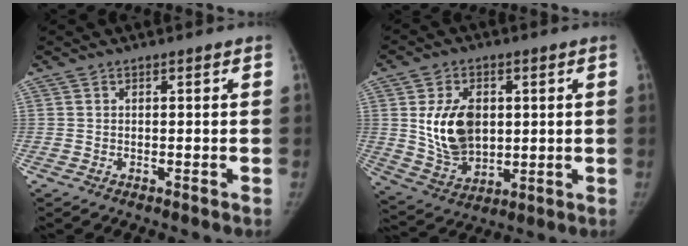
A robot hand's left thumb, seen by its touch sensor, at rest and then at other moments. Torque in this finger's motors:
{"motor_torque": [-0.06, 0.42, 0.10, -0.08, 0.08]}